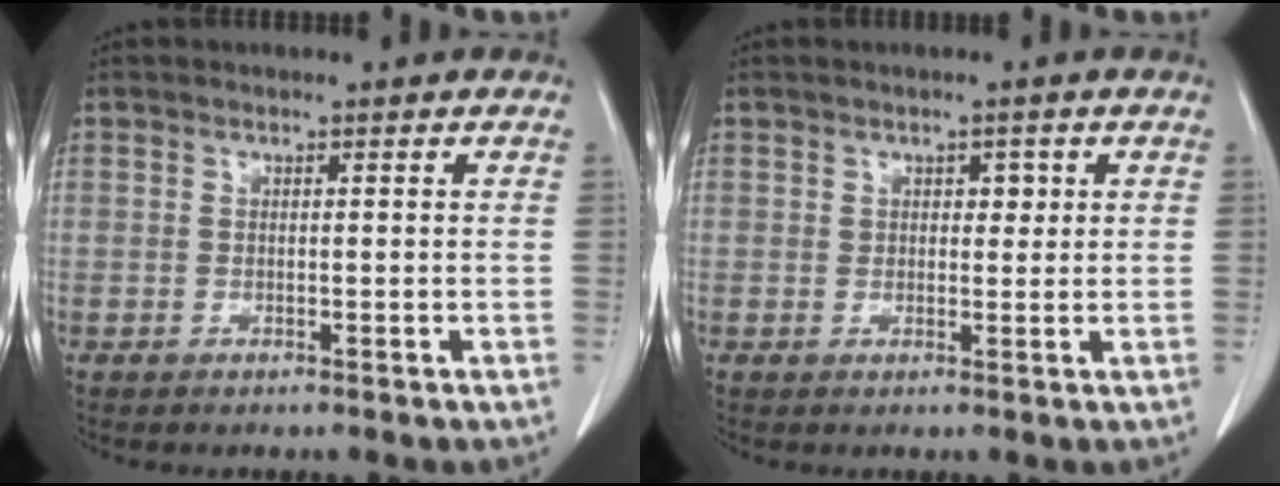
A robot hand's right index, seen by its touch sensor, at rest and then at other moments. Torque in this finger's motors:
{"motor_torque": [-0.02, 0.06, 0.02, 0.00]}